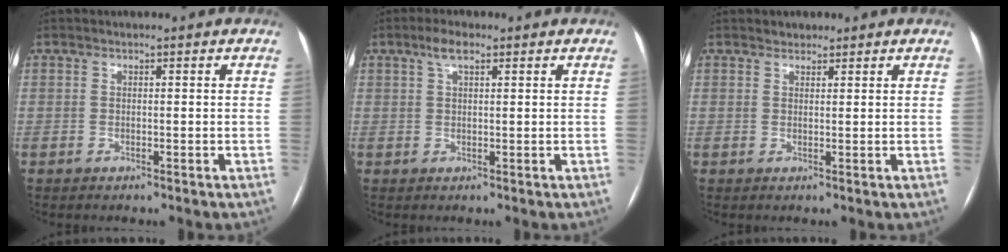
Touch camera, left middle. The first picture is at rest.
{"total": 2.9, "force": [1.7, 0.9, 2.1], "torque": [-0.045, 0.011, 0.033]}
{"total": 1.4, "force": [1.1, 0.8, 0.1], "torque": [-0.001, 0.004, 0.015]}